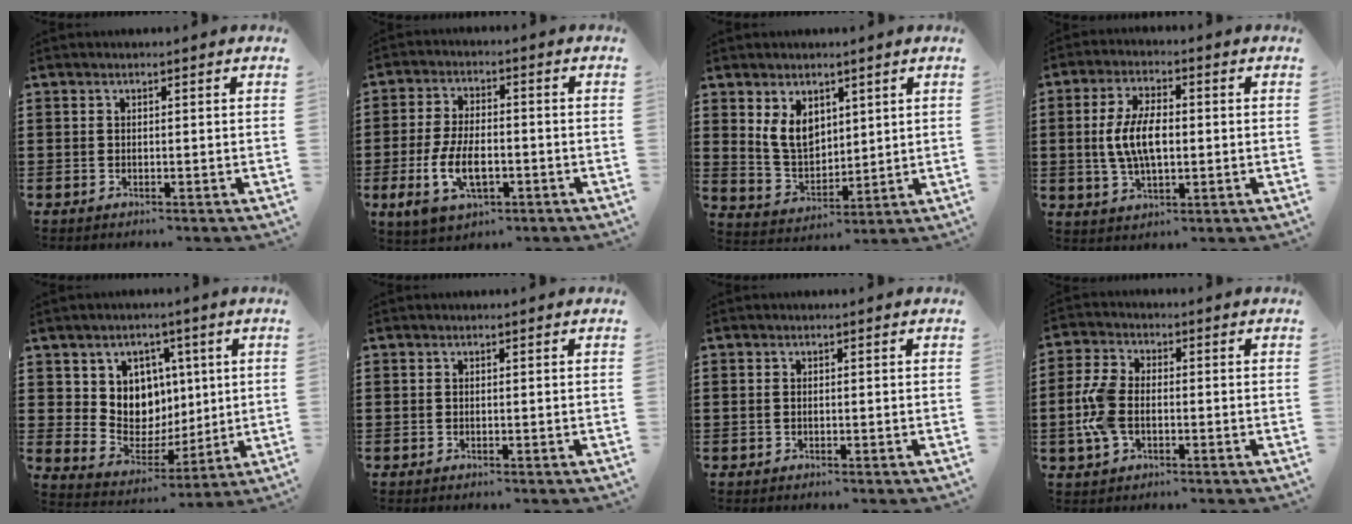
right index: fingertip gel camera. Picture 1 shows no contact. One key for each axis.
{"total": 8.4, "fx": -2.5, "fy": 4.3, "fz": 6.8, "tx": -0.152, "ty": -0.005, "tz": -0.050}
{"total": 6.5, "fx": 2.9, "fy": 4.5, "fz": 3.8, "tx": -0.087, "ty": 0.005, "tz": 0.052}
{"total": 7.6, "fx": 0.0, "fy": 3.6, "fz": 6.7, "tx": -0.145, "ty": 0.005, "tz": -0.006}
{"total": 8.0, "fx": 2.9, "fy": 7.3, "fz": 1.4, "tx": -0.044, "ty": -0.035, "tz": 0.055}
{"total": 0.0}
{"total": 0.0}
{"total": 6.8, "fx": -1.1, "fy": 4.2, "fz": 5.2, "tx": -0.142, "ty": -0.004, "tz": -0.030}